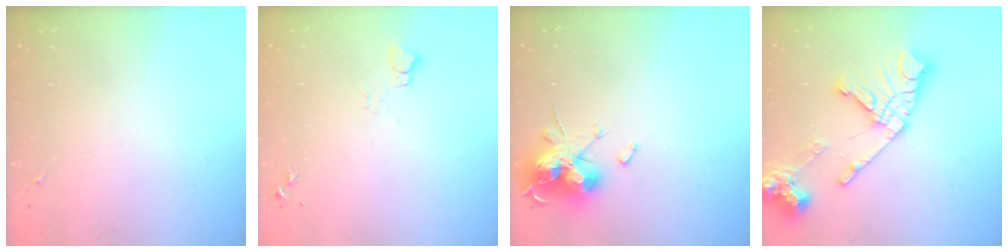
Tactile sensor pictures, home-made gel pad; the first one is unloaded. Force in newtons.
{"total": 3.7, "press": 3.7, "slide": 0.4}
{"total": 16.4, "press": 16.4, "slide": 0.1}
{"total": 20.4, "press": 20.3, "slide": 2.5}